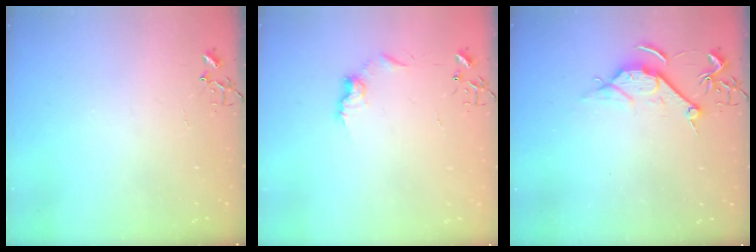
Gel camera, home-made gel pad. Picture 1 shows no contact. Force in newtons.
{"total": 7.8, "press": 7.8, "slide": 0.4}
{"total": 8.4, "press": 8.3, "slide": 1.0}